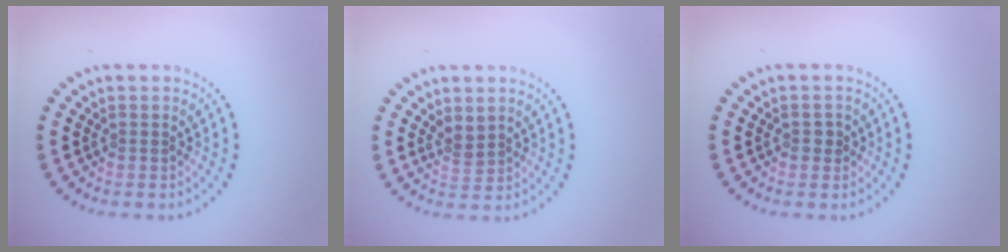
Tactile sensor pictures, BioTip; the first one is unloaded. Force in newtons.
{"total": 1.7, "press": 1.3, "slide": 1.2}
{"total": 1.0, "press": 1.0, "slide": 0.1}